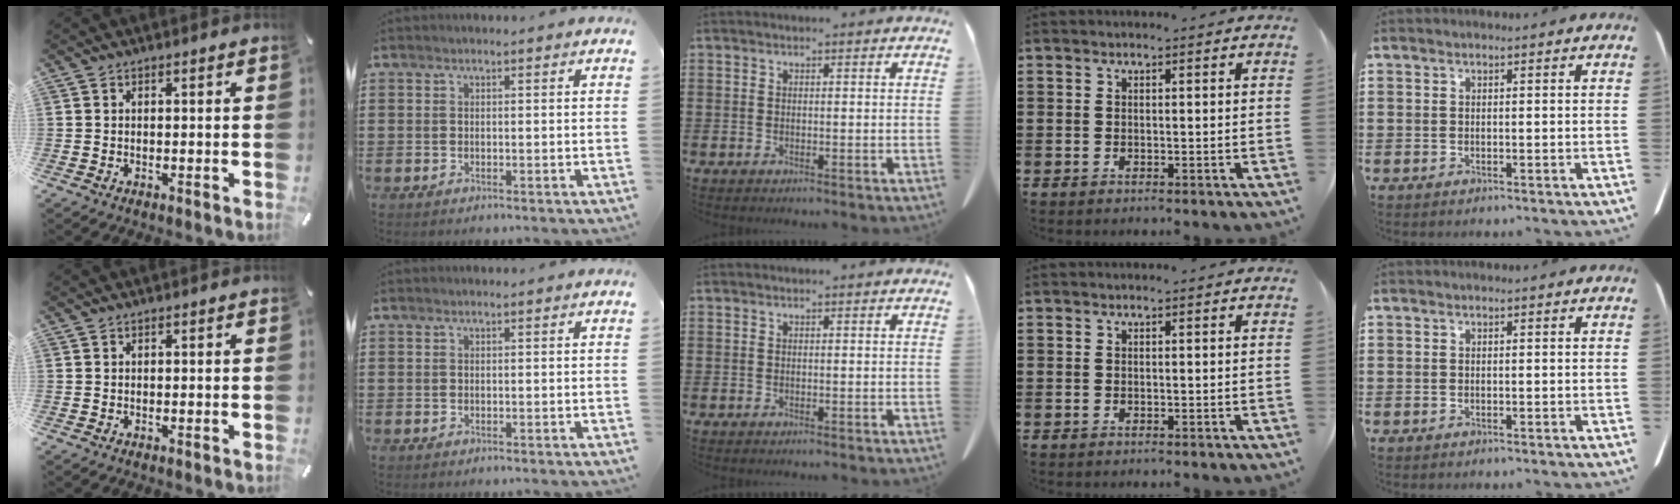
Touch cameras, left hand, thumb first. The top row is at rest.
{}